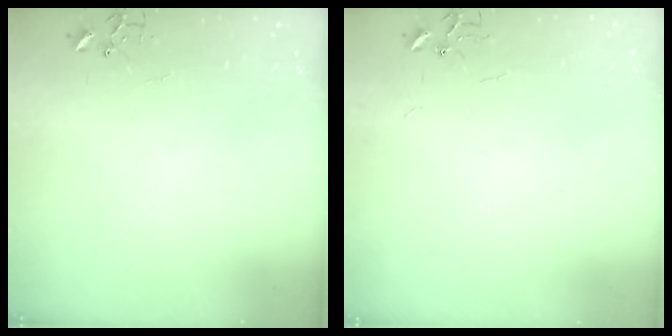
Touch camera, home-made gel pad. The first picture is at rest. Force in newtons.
{"total": 1.9, "press": 1.9, "slide": 0.3}